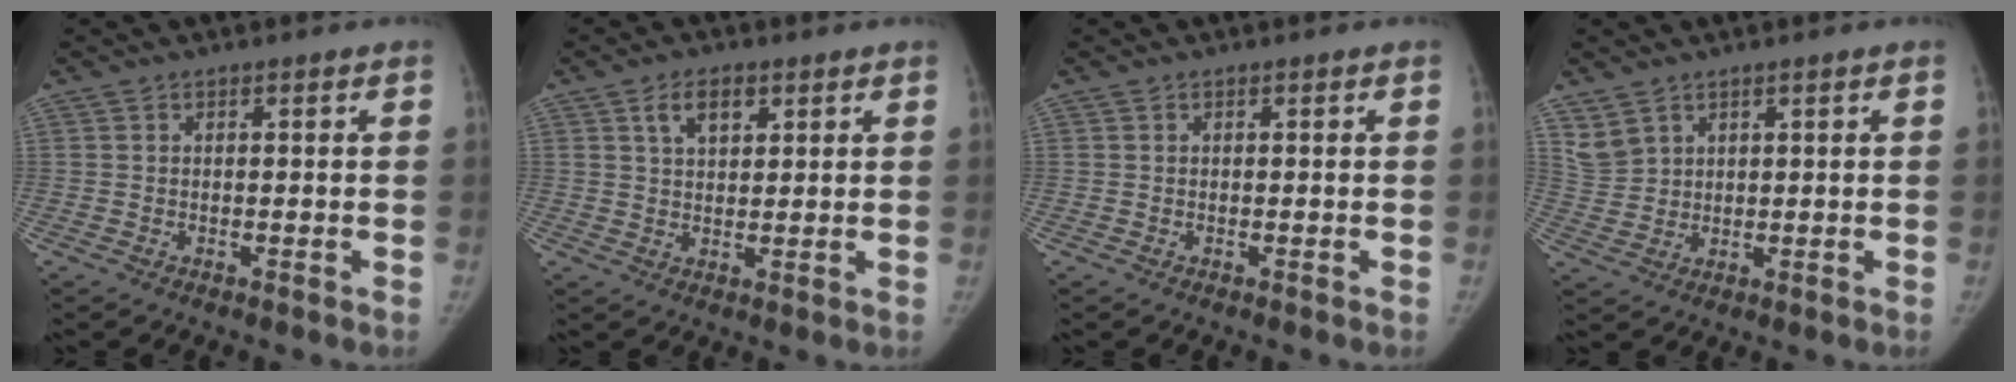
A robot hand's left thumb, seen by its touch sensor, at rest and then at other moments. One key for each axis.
{"total": 5.2, "fx": 2.5, "fy": 2.9, "fz": 3.4, "tx": -0.046, "ty": -0.007, "tz": 0.044}
{"total": 0.0}
{"total": 3.6, "fx": 2.6, "fy": 2.4, "fz": 0.9, "tx": -0.010, "ty": -0.014, "tz": 0.060}